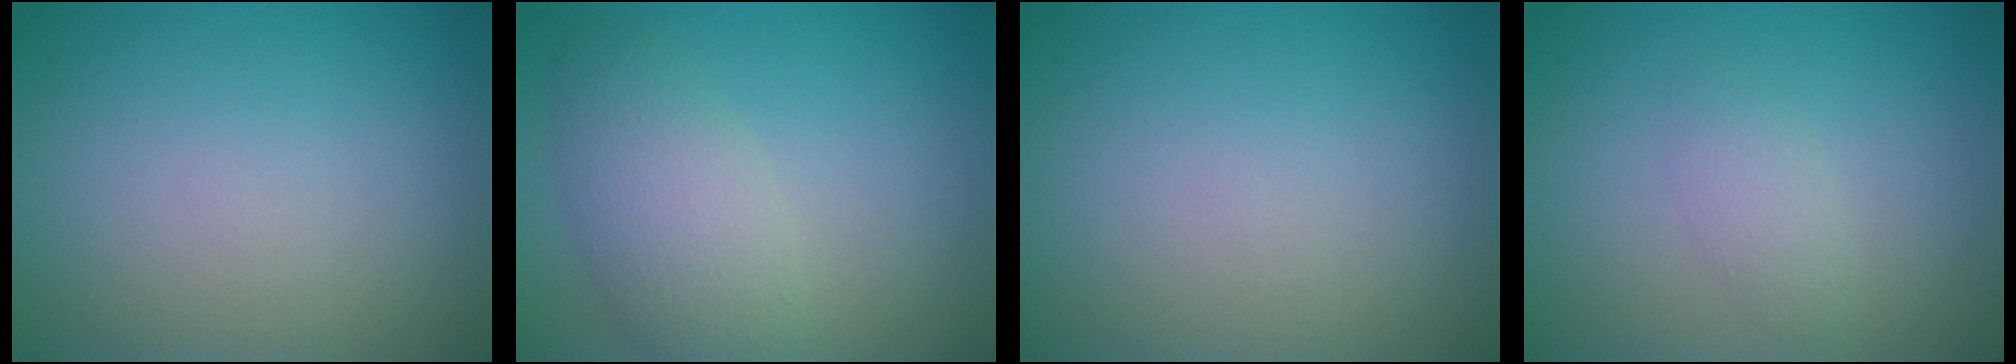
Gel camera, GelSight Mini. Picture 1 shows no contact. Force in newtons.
{"total": 4.3, "press": 4.3, "slide": 0.1}
{"total": 0.0}
{"total": 1.5, "press": 1.5, "slide": 0.1}